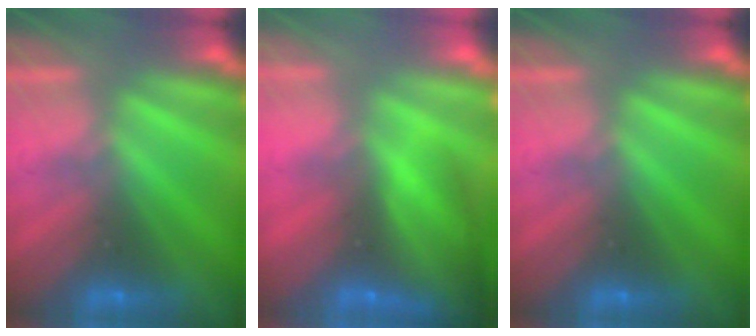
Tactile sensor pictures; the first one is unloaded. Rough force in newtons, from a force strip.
{"total": 10.4}
{"total": 0.0}